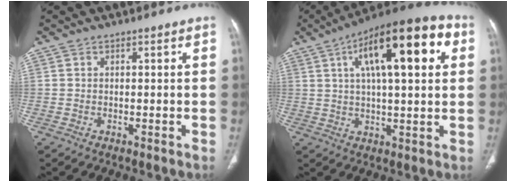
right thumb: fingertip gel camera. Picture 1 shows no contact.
{"total": 20.6, "force": [6.8, 7.1, 18.1], "torque": [-0.259, 0.018, 0.098]}